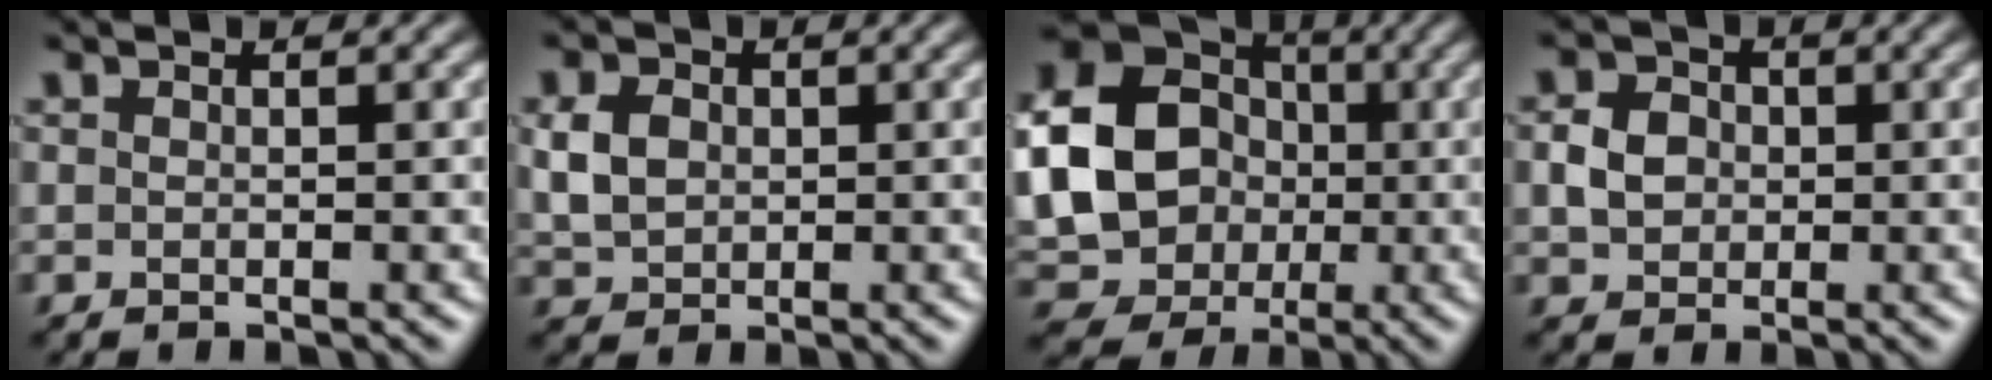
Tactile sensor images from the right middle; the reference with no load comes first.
{"total": 3.3, "force": [0.4, 2.7, 1.9], "torque": [-0.050, 0.003, 0.006]}
{"total": 17.9, "force": [0.3, 16.1, 7.9], "torque": [-0.220, 0.020, -0.033]}
{"total": 2.8, "force": [0.0, 2.4, 1.4], "torque": [-0.029, 0.003, -0.001]}